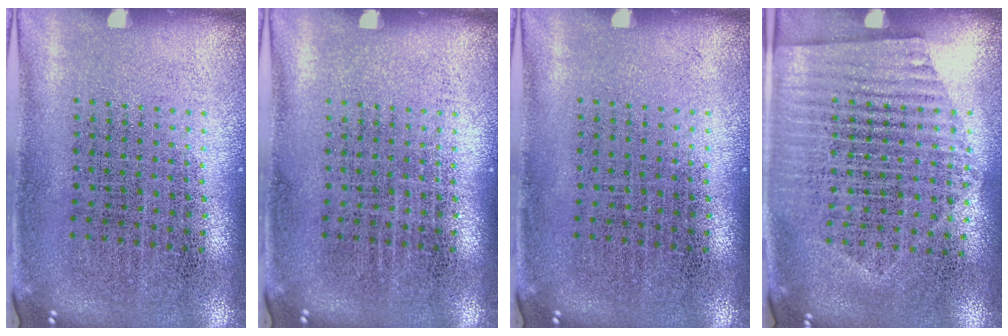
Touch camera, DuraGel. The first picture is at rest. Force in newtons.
{"total": 0.0}
{"total": 0.0}
{"total": 1.5, "press": 1.2, "slide": 0.9}